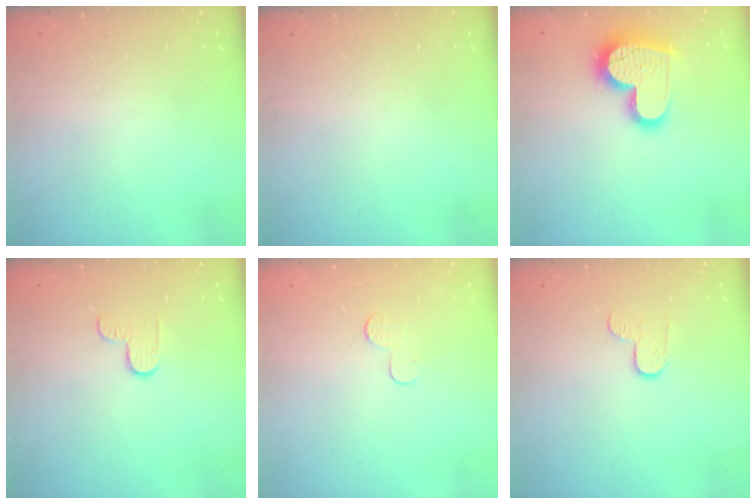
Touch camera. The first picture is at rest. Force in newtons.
{"total": 0.0}
{"total": 16.6, "press": 16.5, "slide": 1.6}
{"total": 3.8, "press": 3.8, "slide": 0.4}
{"total": 4.4, "press": 4.4, "slide": 0.4}
{"total": 5.5, "press": 5.5, "slide": 0.5}